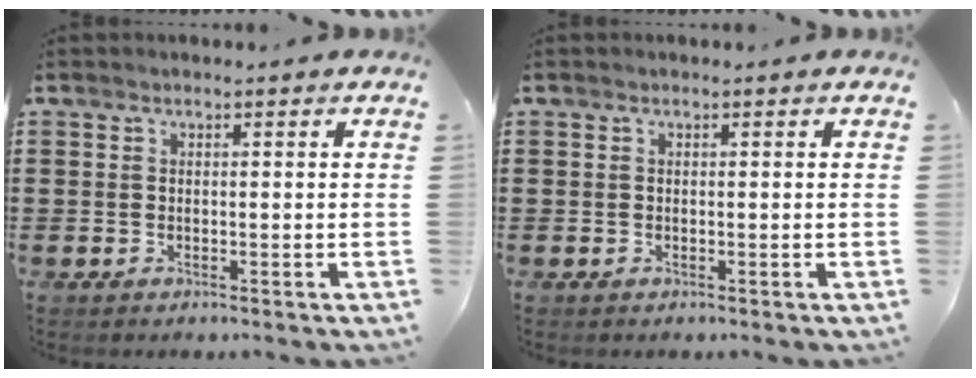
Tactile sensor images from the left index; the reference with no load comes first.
{"total": 0.0}